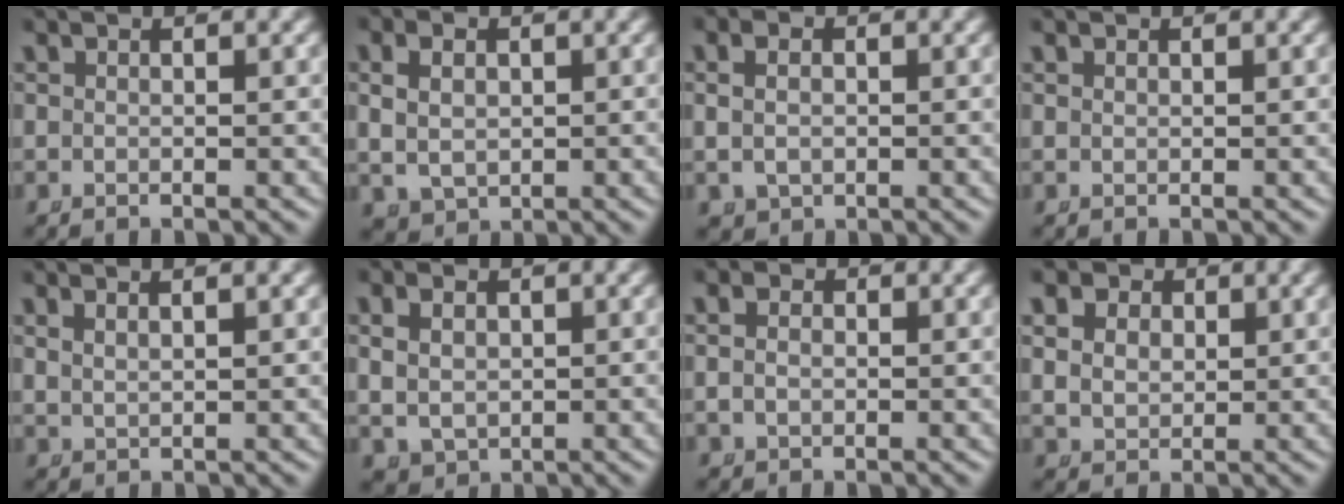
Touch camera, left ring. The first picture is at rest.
{"total": 4.1, "force": [0.4, 3.4, 2.3], "torque": [-0.051, -0.012, 0.020]}
{"total": 2.8, "force": [0.1, 2.2, 1.6], "torque": [-0.043, -0.009, 0.011]}
{"total": 0.0}
{"total": 1.1, "force": [1.0, 0.1, 0.6], "torque": [-0.013, -0.003, 0.028]}
{"total": 4.0, "force": [0.4, 3.4, 2.1], "torque": [-0.046, -0.014, 0.021]}
{"total": 2.0, "force": [-0.1, 1.6, 1.0], "torque": [-0.030, -0.010, 0.005]}
{"total": 5.4, "force": [1.4, 4.6, 2.5], "torque": [-0.056, -0.010, 0.030]}